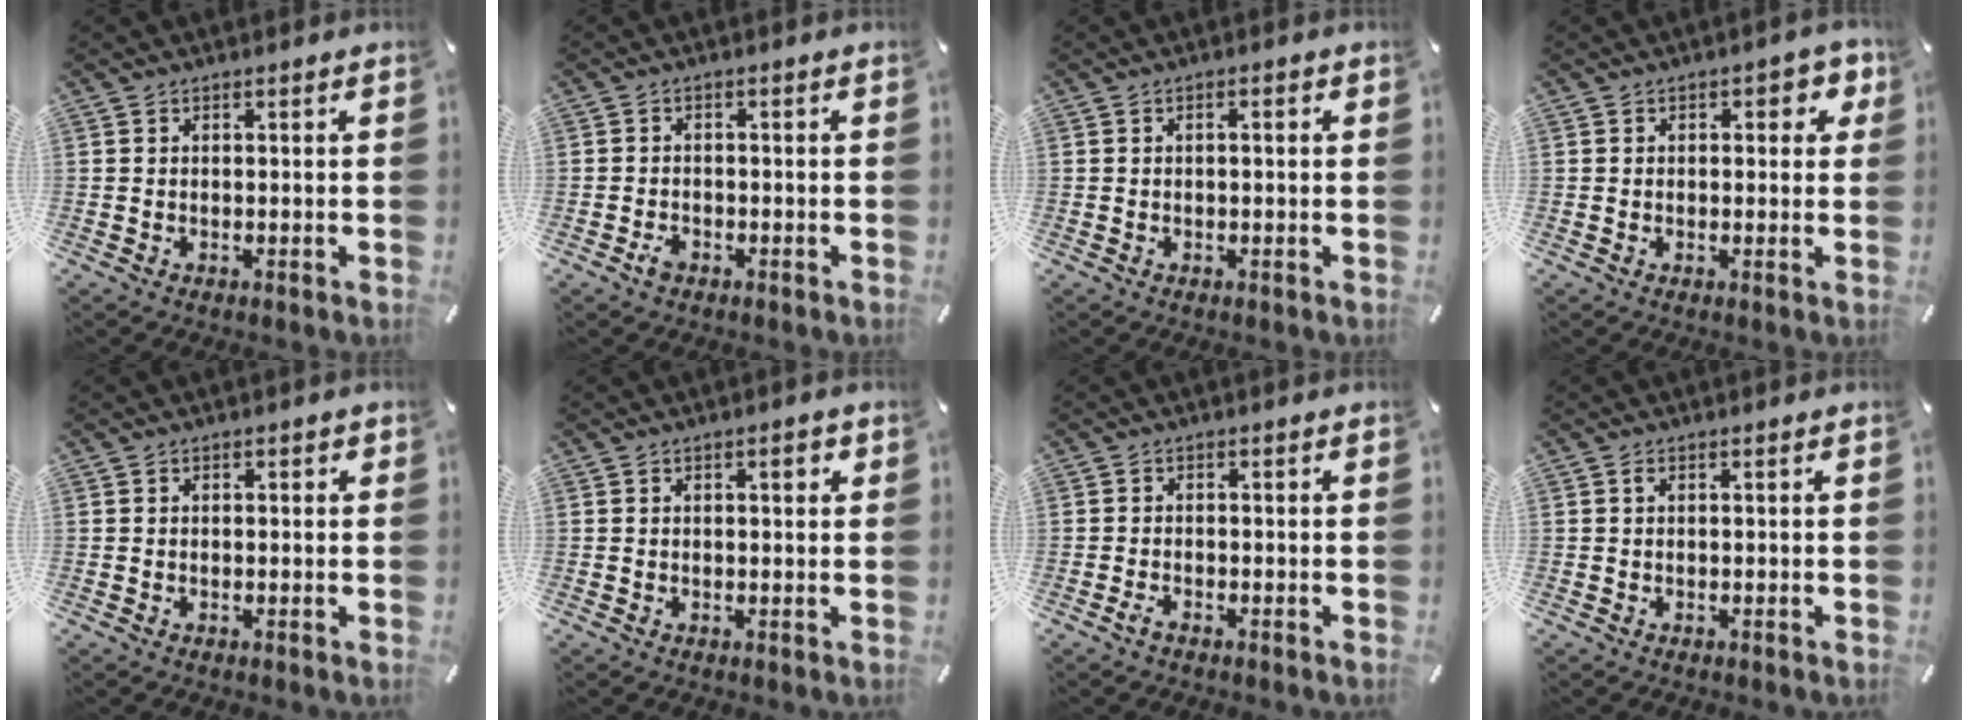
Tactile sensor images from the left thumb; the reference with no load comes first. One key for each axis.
{"total": 2.0, "fx": -1.2, "fy": 1.3, "fz": 0.9, "tx": -0.016, "ty": 0.007, "tz": -0.025}
{"total": 1.4, "fx": -0.1, "fy": 0.5, "fz": 1.3, "tx": -0.023, "ty": 0.002, "tz": -0.003}
{"total": 4.3, "fx": 1.0, "fy": 2.5, "fz": 3.3, "tx": -0.036, "ty": 0.001, "tz": 0.009}
{"total": 0.8, "fx": -0.1, "fy": 0.6, "fz": 0.5, "tx": -0.009, "ty": 0.003, "tz": -0.002}
{"total": 2.5, "fx": 0.9, "fy": 0.9, "fz": 2.1, "tx": -0.027, "ty": 0.001, "tz": 0.009}
{"total": 1.5, "fx": -1.2, "fy": 0.5, "fz": 0.9, "tx": -0.015, "ty": 0.004, "tz": -0.022}
{"total": 0.6, "fx": 0.1, "fy": 0.2, "fz": 0.5, "tx": -0.011, "ty": 0.001, "tz": 0.002}